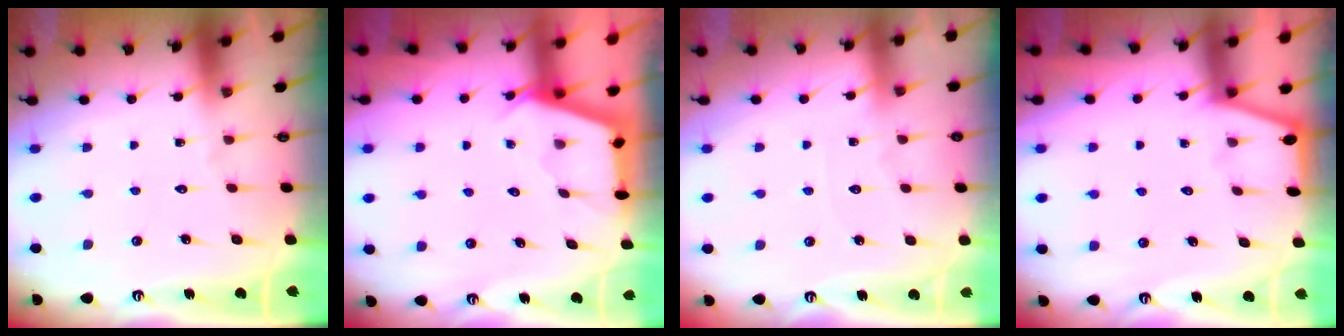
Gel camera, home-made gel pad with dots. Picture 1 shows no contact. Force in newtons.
{"total": 2.6, "press": 2.5, "slide": 0.3}
{"total": 4.5, "press": 4.5, "slide": 0.5}
{"total": 0.7, "press": 0.6, "slide": 0.2}